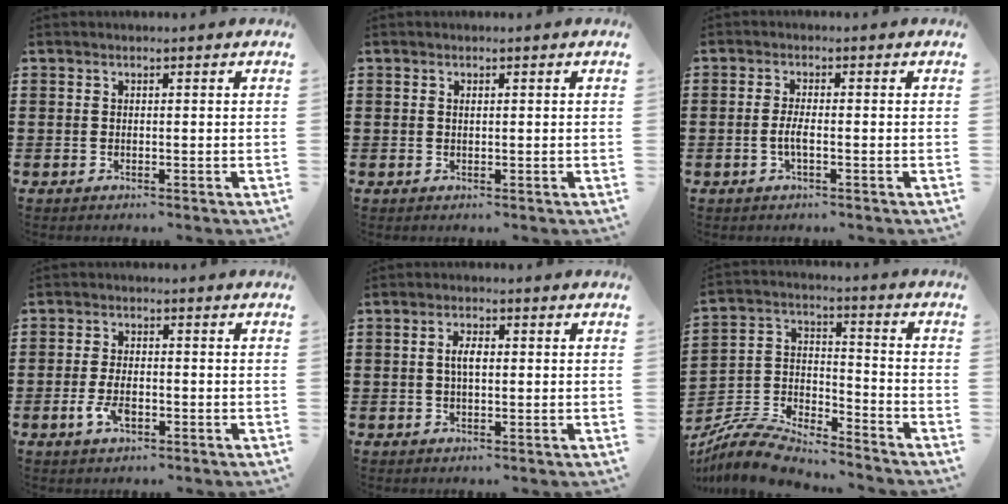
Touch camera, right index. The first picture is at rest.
{"total": 0.5, "force": [0.2, 0.2, 0.4], "torque": [-0.010, -0.001, 0.003]}
{"total": 2.5, "force": [-0.8, 0.5, 2.3], "torque": [-0.058, -0.005, -0.019]}
{"total": 4.2, "force": [-1.4, 2.0, 3.3], "torque": [-0.079, -0.004, -0.030]}
{"total": 3.0, "force": [0.2, 1.2, 2.8], "torque": [-0.054, 0.004, 0.002]}
{"total": 7.8, "force": [-7.5, 1.5, 1.6], "torque": [-0.050, 0.002, -0.152]}